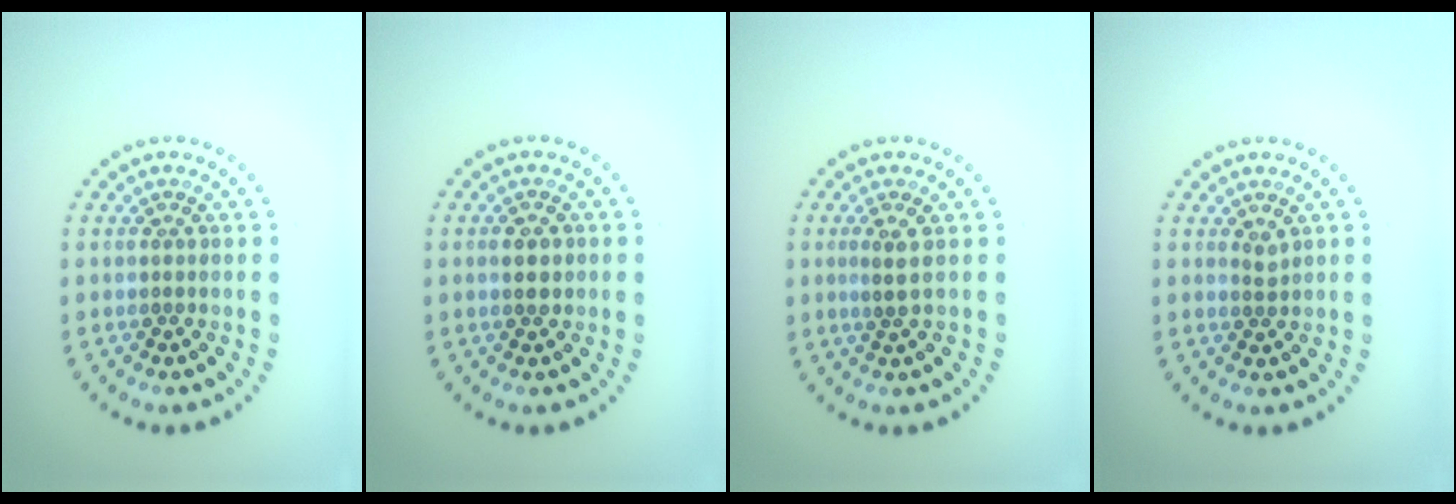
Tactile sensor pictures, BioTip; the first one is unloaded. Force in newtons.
{"total": 2.1, "press": 2.1, "slide": 0.1}
{"total": 1.6, "press": 1.2, "slide": 1.0}
{"total": 1.0, "press": 0.8, "slide": 0.7}